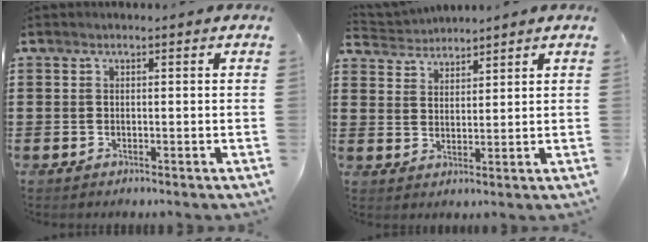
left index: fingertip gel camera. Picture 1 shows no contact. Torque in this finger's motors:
{"motor_torque": [1.03, -1.11, -0.02, -0.04]}